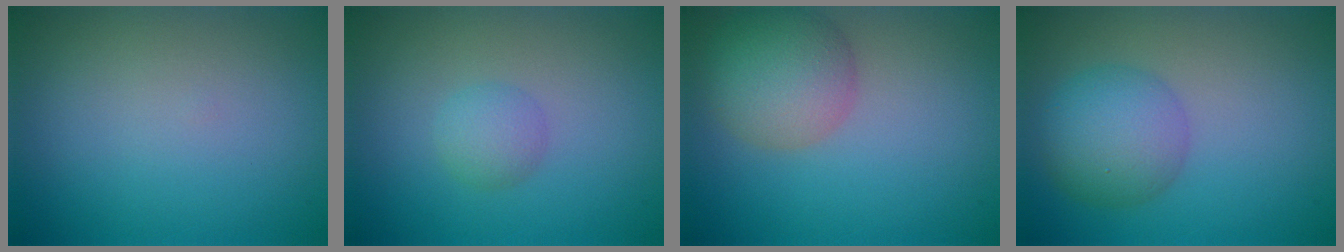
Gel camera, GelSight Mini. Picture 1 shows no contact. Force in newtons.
{"total": 1.8, "press": 1.8, "slide": 0.1}
{"total": 5.5, "press": 5.5, "slide": 0.3}
{"total": 4.8, "press": 4.8, "slide": 0.1}